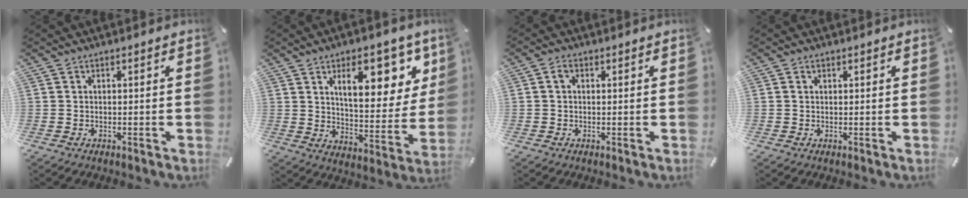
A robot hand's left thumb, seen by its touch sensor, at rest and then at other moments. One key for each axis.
{"total": 17.3, "fx": 8.9, "fy": 8.0, "fz": 12.5, "tx": -0.165, "ty": -0.036, "tz": 0.141}
{"total": 1.7, "fx": 0.3, "fy": 1.2, "fz": 1.2, "tx": -0.024, "ty": 0.007, "tz": 0.004}
{"total": 0.9, "fx": 0.3, "fy": 0.7, "fz": 0.5, "tx": -0.010, "ty": 0.003, "tz": 0.005}